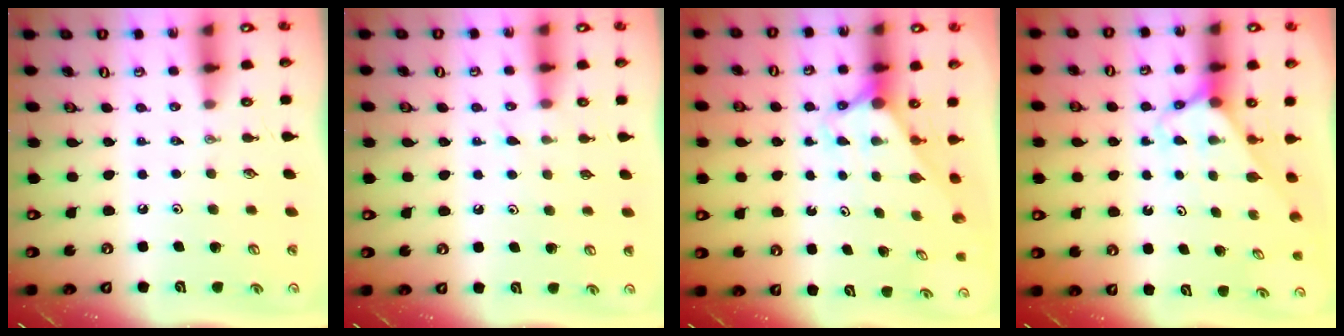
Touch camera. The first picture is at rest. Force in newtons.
{"total": 5.0, "press": 4.9, "slide": 0.3}
{"total": 2.7, "press": 2.7, "slide": 0.0}
{"total": 3.0, "press": 3.0, "slide": 0.2}